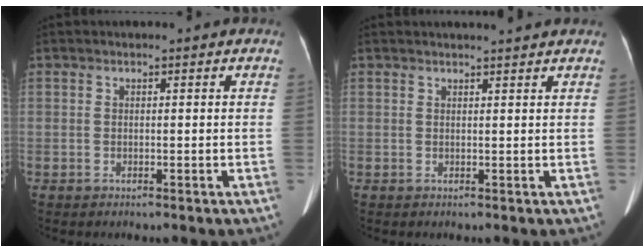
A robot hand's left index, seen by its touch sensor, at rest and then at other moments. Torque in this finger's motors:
{"motor_torque": [-0.21, -0.22, 0.06, 0.02]}